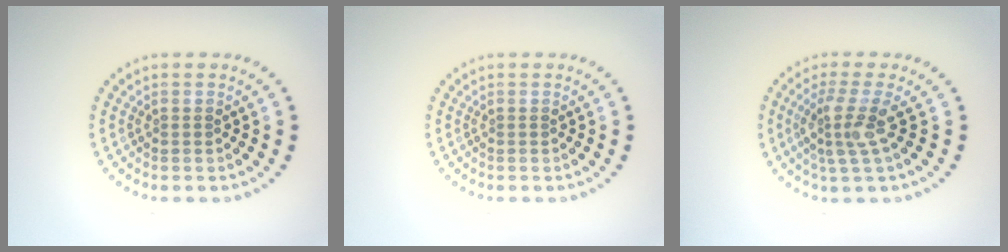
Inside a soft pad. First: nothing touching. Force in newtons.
{"total": 0.0}
{"total": 3.2, "press": 2.6, "slide": 1.8}